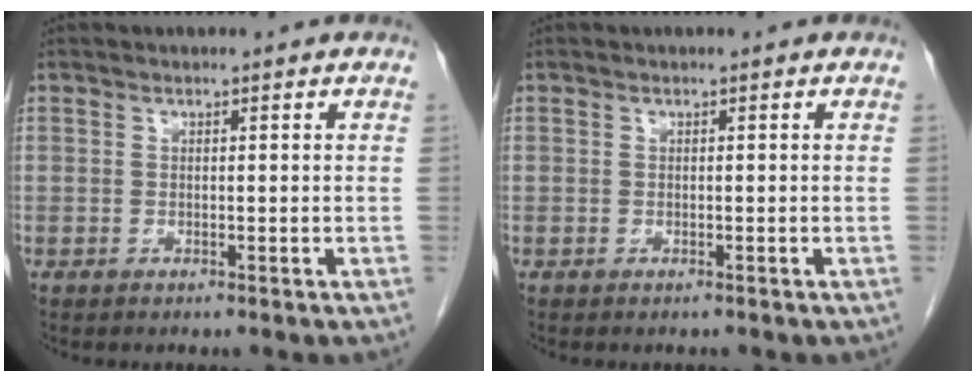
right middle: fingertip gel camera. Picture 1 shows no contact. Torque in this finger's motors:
{"motor_torque": [-0.53, 0.05, -0.21, -0.03]}